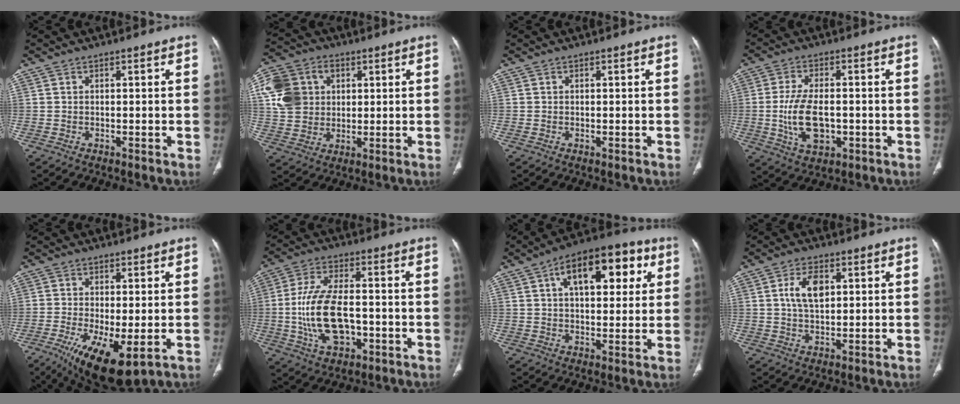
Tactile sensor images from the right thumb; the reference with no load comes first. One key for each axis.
{"total": 13.1, "fx": 3.0, "fy": 10.8, "fz": 6.7, "tx": -0.120, "ty": 0.008, "tz": 0.055}
{"total": 0.0}
{"total": 10.0, "fx": -1.4, "fy": 5.3, "fz": 8.4, "tx": -0.156, "ty": -0.001, "tz": -0.019}
{"total": 12.6, "fx": -5.0, "fy": 4.3, "fz": 10.7, "tx": -0.193, "ty": -0.019, "tz": -0.069}
{"total": 14.2, "fx": -2.2, "fy": 7.4, "fz": 11.9, "tx": -0.229, "ty": 0.012, "tz": -0.033}
{"total": 16.8, "fx": 5.9, "fy": 8.6, "fz": 13.1, "tx": -0.151, "ty": 0.014, "tz": 0.084}
{"total": 6.3, "fx": 1.7, "fy": 3.4, "fz": 5.0, "tx": -0.092, "ty": -0.002, "tz": 0.032}